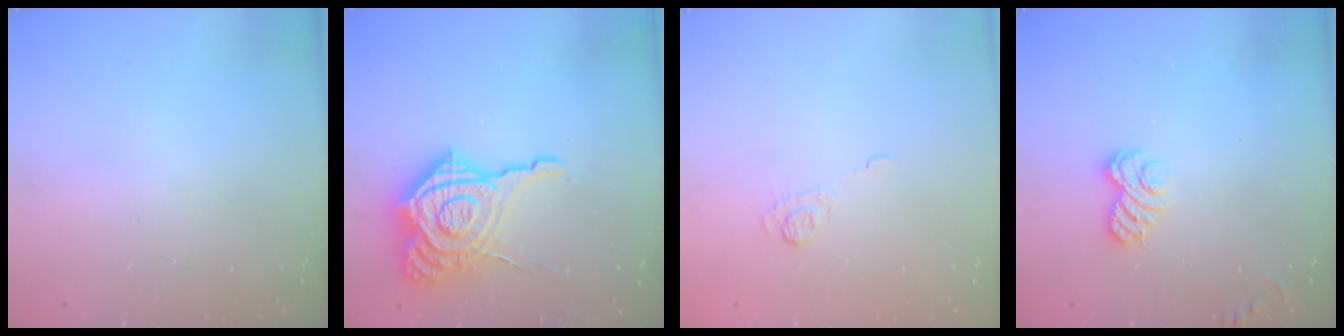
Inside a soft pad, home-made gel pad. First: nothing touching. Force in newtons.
{"total": 20.6, "press": 20.5, "slide": 1.6}
{"total": 3.6, "press": 3.3, "slide": 1.5}
{"total": 4.7, "press": 4.5, "slide": 1.3}